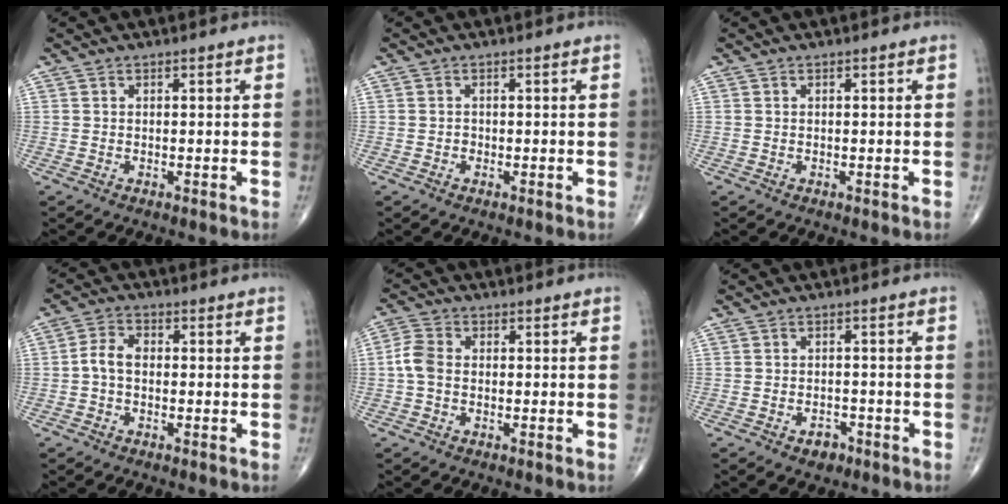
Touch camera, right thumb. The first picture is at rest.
{"total": 0.6, "force": [-0.2, 0.5, 0.1], "torque": [0.004, 0.004, -0.006]}
{"total": 0.0}
{"total": 4.1, "force": [-0.6, 2.7, 3.0], "torque": [-0.055, 0.017, -0.019]}
{"total": 4.3, "force": [-0.4, 2.9, 3.0], "torque": [-0.068, 0.012, -0.017]}
{"total": 2.9, "force": [-1.7, 1.9, 1.3], "torque": [-0.010, 0.010, -0.020]}